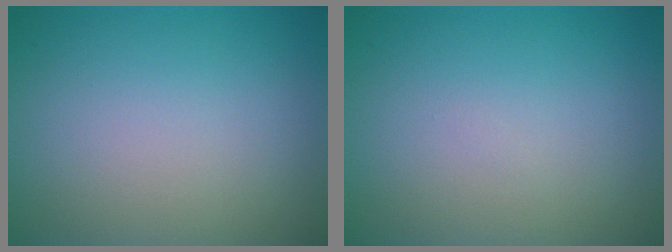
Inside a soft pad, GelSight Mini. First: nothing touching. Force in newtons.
{"total": 0.0}